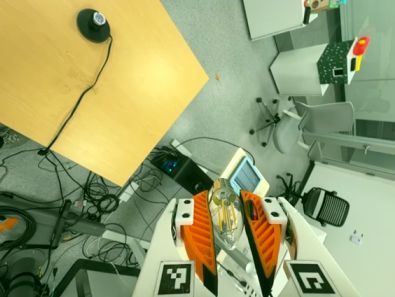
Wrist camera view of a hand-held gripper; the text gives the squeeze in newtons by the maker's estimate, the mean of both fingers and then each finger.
{"total": 8.4, "left": 7.5, "right": 9.3}